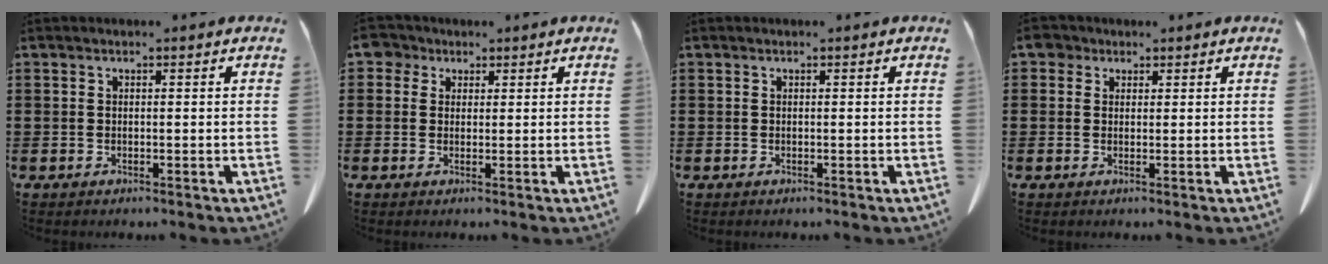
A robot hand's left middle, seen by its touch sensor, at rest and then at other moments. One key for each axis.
{"total": 2.9, "fx": 1.5, "fy": 2.3, "fz": 0.9, "tx": -0.030, "ty": 0.012, "tz": 0.027}
{"total": 0.0}
{"total": 2.1, "fx": 1.2, "fy": 1.6, "fz": 0.7, "tx": -0.021, "ty": 0.008, "tz": 0.021}